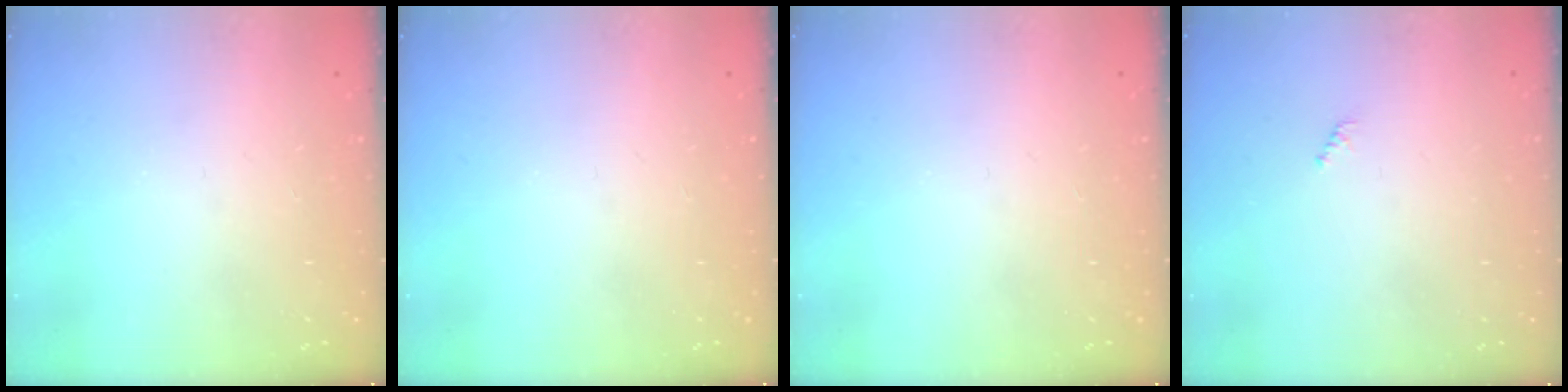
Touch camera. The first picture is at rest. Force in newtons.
{"total": 0.0}
{"total": 0.0}
{"total": 0.7, "press": 0.7, "slide": 0.3}